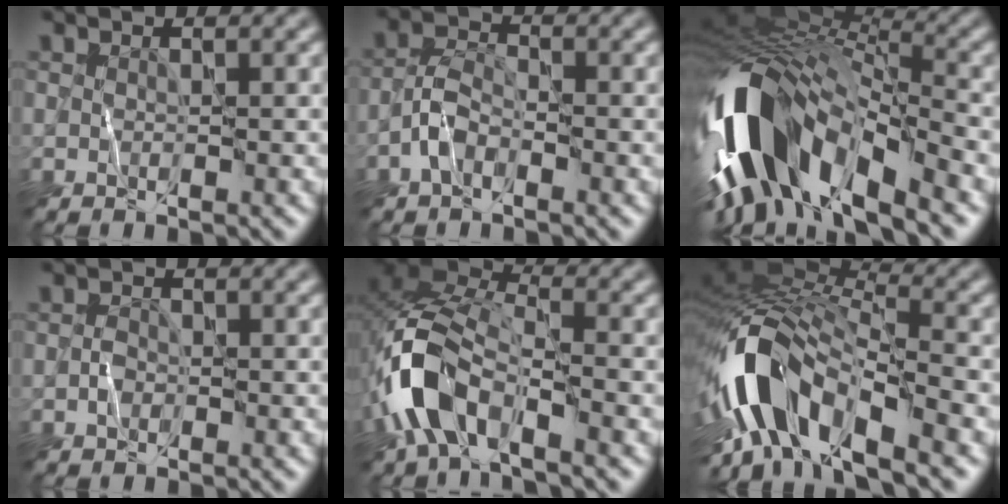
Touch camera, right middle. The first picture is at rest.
{"total": 2.8, "force": [-1.7, 1.4, 1.7], "torque": [-0.033, 0.010, -0.042]}
{"total": 14.4, "force": [-5.8, 6.8, 11.3], "torque": [-0.234, 0.011, -0.109]}
{"total": 0.9, "force": [-0.3, 0.7, 0.4], "torque": [-0.003, 0.004, -0.009]}
{"total": 8.9, "force": [-4.1, 4.6, 6.5], "torque": [-0.134, 0.004, -0.088]}
{"total": 11.5, "force": [-5.5, 4.9, 8.8], "torque": [-0.158, 0.003, -0.104]}